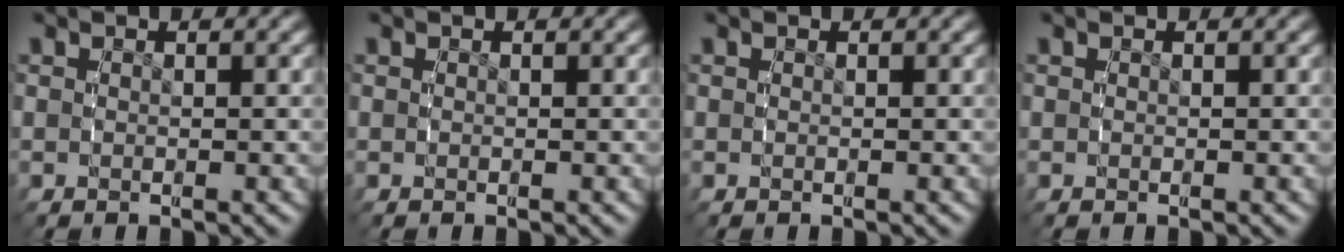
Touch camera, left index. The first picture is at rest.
{"total": 0.0}
{"total": 0.0}
{"total": 0.0}